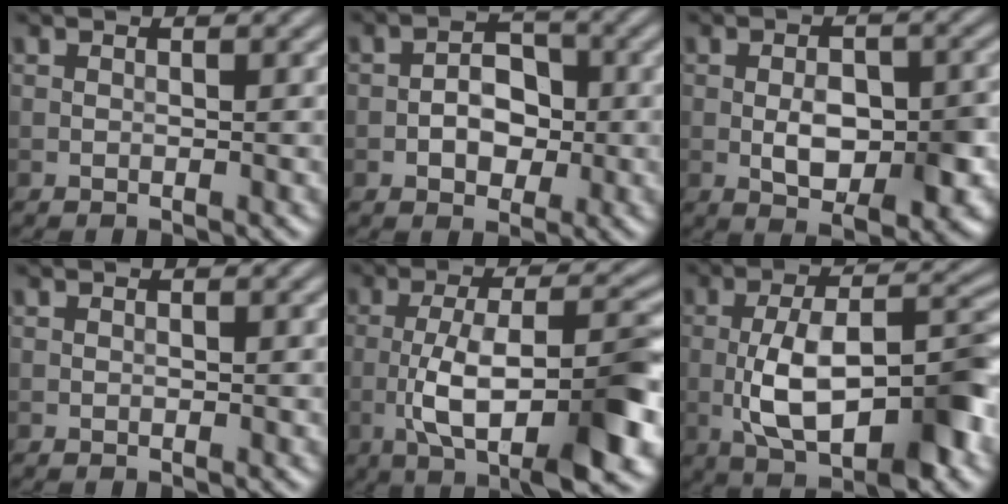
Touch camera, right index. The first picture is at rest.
{"total": 3.3, "force": [-0.7, 2.3, 2.3], "torque": [-0.033, 0.007, -0.014]}
{"total": 5.5, "force": [-0.9, 3.1, 4.5], "torque": [-0.074, -0.003, -0.013]}
{"total": 0.0}
{"total": 11.0, "force": [-3.5, 3.5, 9.8], "torque": [-0.158, 0.010, -0.056]}
{"total": 10.3, "force": [-2.9, 4.1, 9.0], "torque": [-0.151, 0.009, -0.049]}